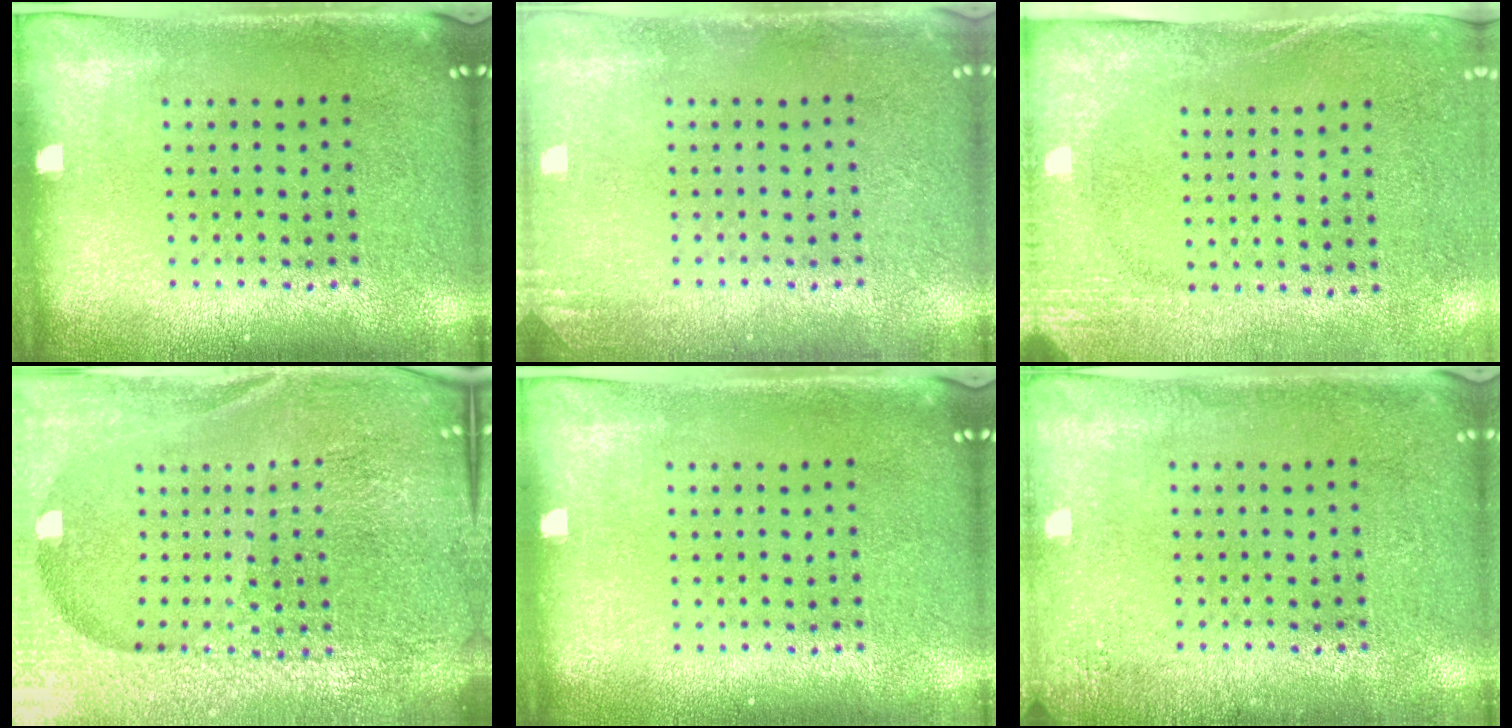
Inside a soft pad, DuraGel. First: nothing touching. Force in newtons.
{"total": 1.3, "press": 1.3, "slide": 0.1}
{"total": 2.7, "press": 2.2, "slide": 1.7}
{"total": 6.8, "press": 5.9, "slide": 3.5}
{"total": 0.0}
{"total": 1.6, "press": 1.6, "slide": 0.3}